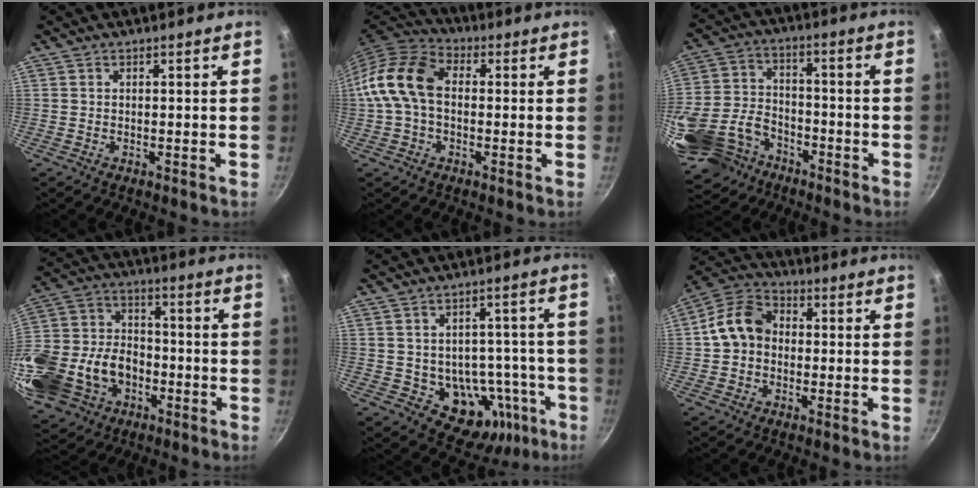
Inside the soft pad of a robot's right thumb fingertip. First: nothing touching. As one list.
[{"total": 12.5, "force": [0.3, 8.6, 9.1], "torque": [-0.155, 0.032, -0.015]}, {"total": 20.4, "force": [-11.3, 13.7, 10.1], "torque": [-0.212, 0.041, -0.209]}, {"total": 27.0, "force": [-8.9, 20.0, 15.8], "torque": [-0.334, 0.042, -0.142]}, {"total": 15.1, "force": [-4.8, 11.5, 8.6], "torque": [-0.066, 0.031, -0.043]}, {"total": 9.8, "force": [0.0, 7.8, 5.9], "torque": [-0.081, 0.027, -0.020]}]